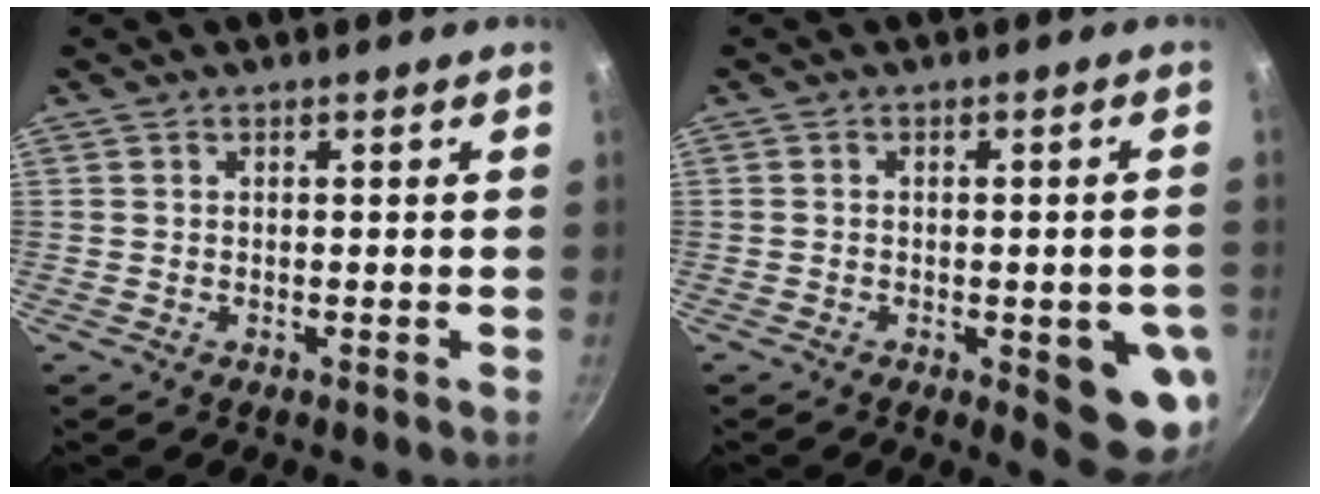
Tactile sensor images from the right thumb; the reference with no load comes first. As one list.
[{"total": 10.5, "force": [-2.7, 3.7, 9.4], "torque": [-0.078, 0.006, -0.029]}]